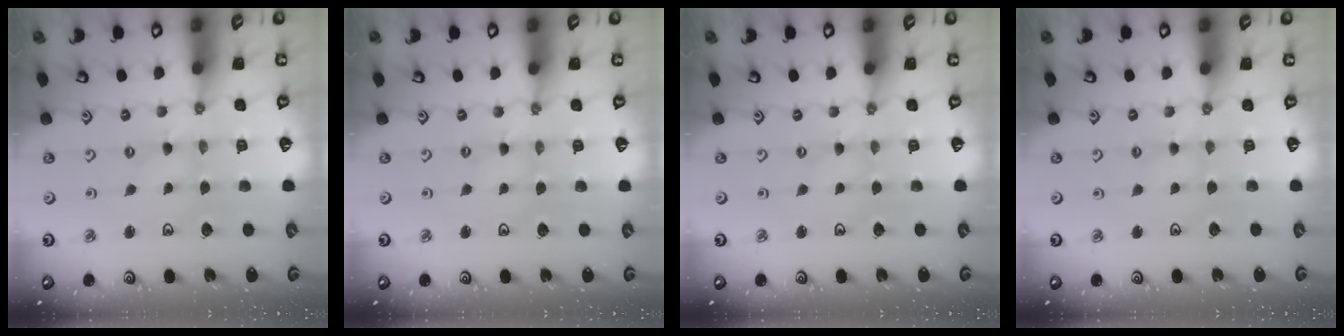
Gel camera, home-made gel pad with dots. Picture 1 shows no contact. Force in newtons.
{"total": 0.0}
{"total": 0.0}
{"total": 2.0, "press": 1.9, "slide": 0.3}